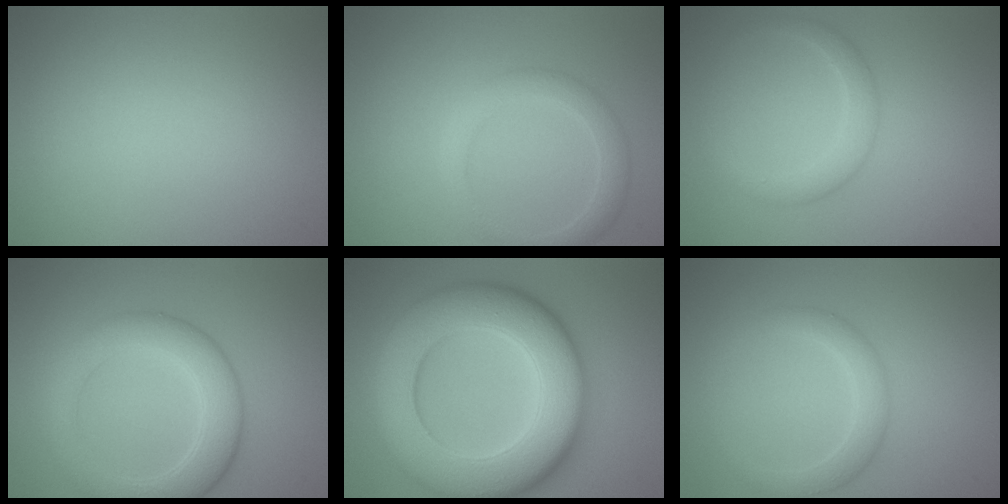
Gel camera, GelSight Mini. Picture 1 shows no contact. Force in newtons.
{"total": 2.5, "press": 2.5, "slide": 0.1}
{"total": 2.3, "press": 2.2, "slide": 0.3}
{"total": 5.4, "press": 5.4, "slide": 0.1}
{"total": 13.1, "press": 13.1, "slide": 0.2}
{"total": 2.5, "press": 2.5, "slide": 0.1}